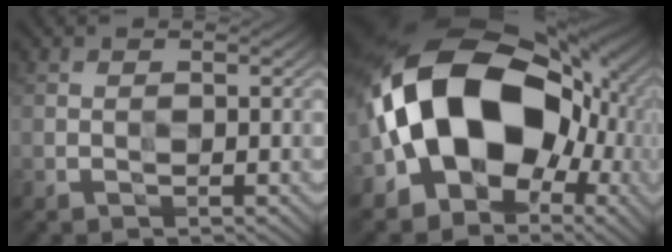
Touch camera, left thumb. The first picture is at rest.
{"total": 17.8, "force": [-1.8, 13.0, 12.0], "torque": [-0.221, 0.008, -0.042]}